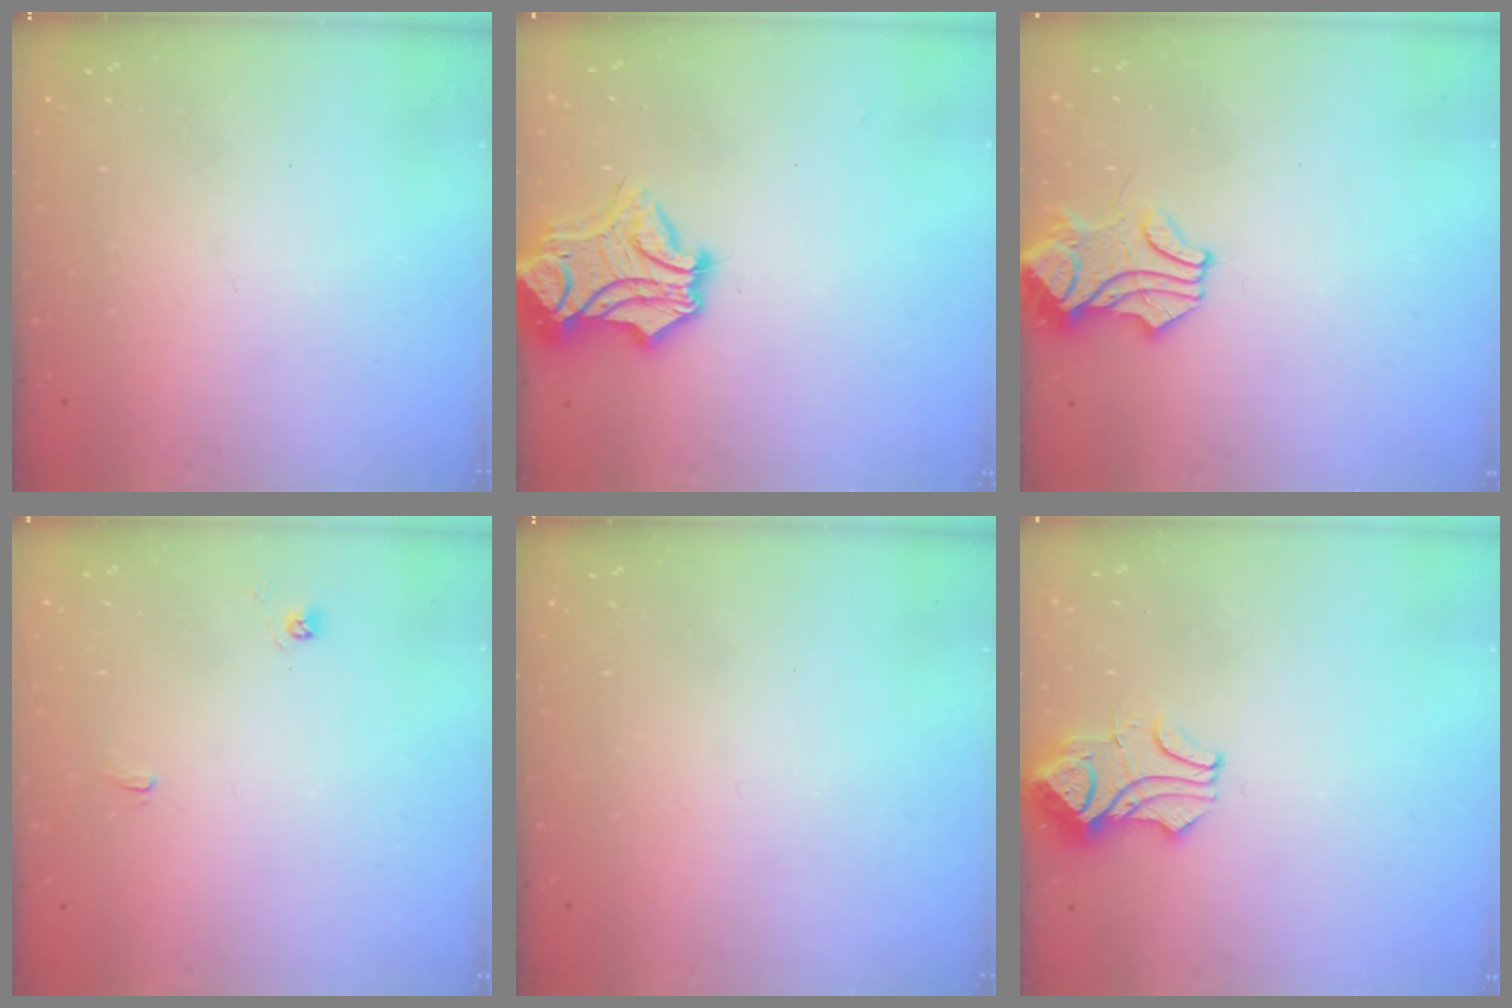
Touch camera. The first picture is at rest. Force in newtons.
{"total": 11.1, "press": 10.9, "slide": 2.1}
{"total": 1.9, "press": 1.8, "slide": 0.8}
{"total": 2.6, "press": 2.5, "slide": 0.3}
{"total": 0.0}
{"total": 3.6, "press": 3.5, "slide": 1.0}